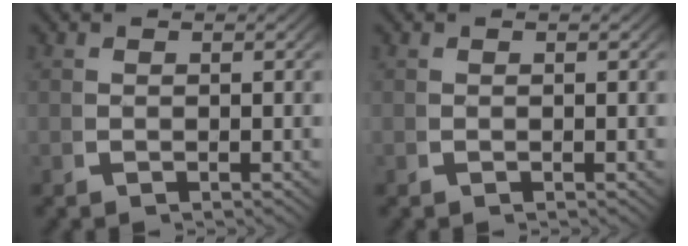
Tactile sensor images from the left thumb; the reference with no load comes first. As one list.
[{"total": 0.0}]